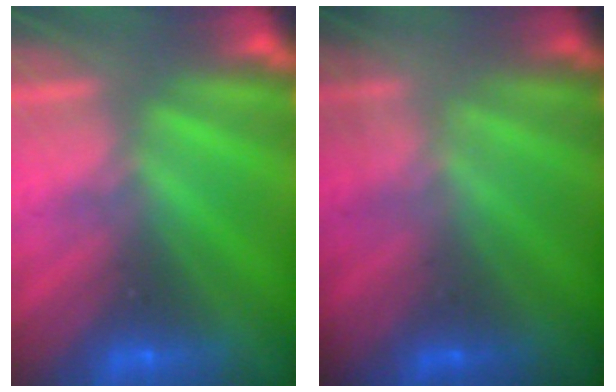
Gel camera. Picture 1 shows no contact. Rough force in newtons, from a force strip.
{"total": 1.8}